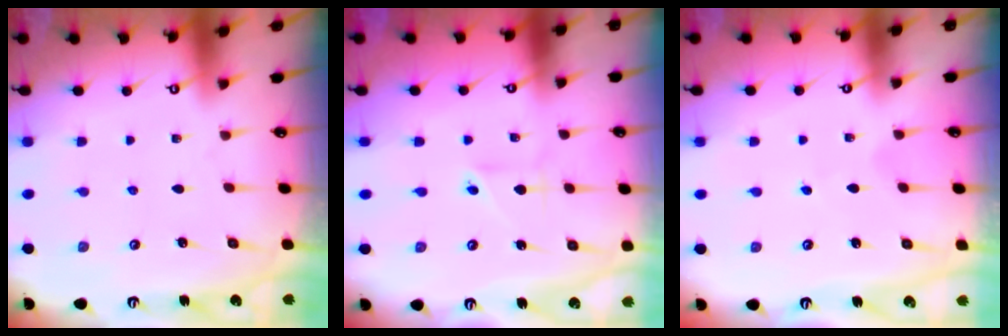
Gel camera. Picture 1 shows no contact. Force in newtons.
{"total": 2.1, "press": 2.1, "slide": 0.6}
{"total": 2.0, "press": 2.0, "slide": 0.2}